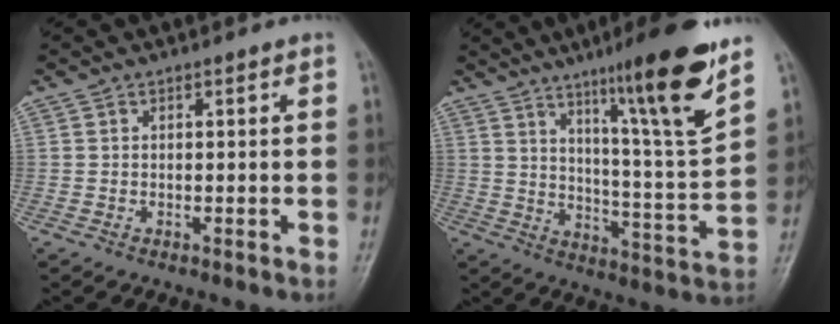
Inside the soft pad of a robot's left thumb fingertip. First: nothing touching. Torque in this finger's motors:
{"motor_torque": [0.65, 0.42, 1.47, -1.29, 0.31]}